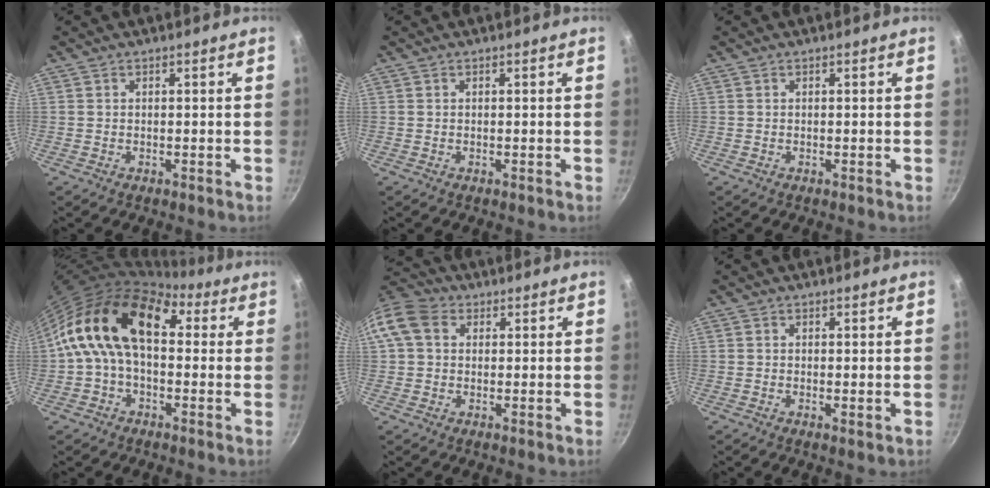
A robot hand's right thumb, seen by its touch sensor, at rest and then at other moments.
{"total": 0.0}
{"total": 0.0}
{"total": 17.5, "force": [2.7, 11.2, 13.2], "torque": [-0.208, 0.035, 0.022]}
{"total": 9.3, "force": [2.1, 7.3, 5.5], "torque": [-0.098, 0.018, 0.022]}
{"total": 0.8, "force": [0.0, 0.3, 0.8], "torque": [-0.015, -0.003, -0.002]}